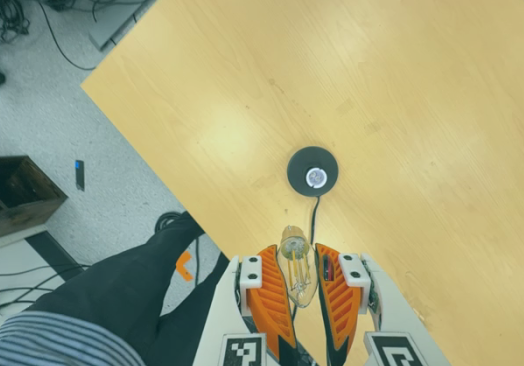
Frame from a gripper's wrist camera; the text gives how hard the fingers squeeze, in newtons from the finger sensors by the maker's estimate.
{"total": 21.1, "left": 26.4, "right": 15.7}